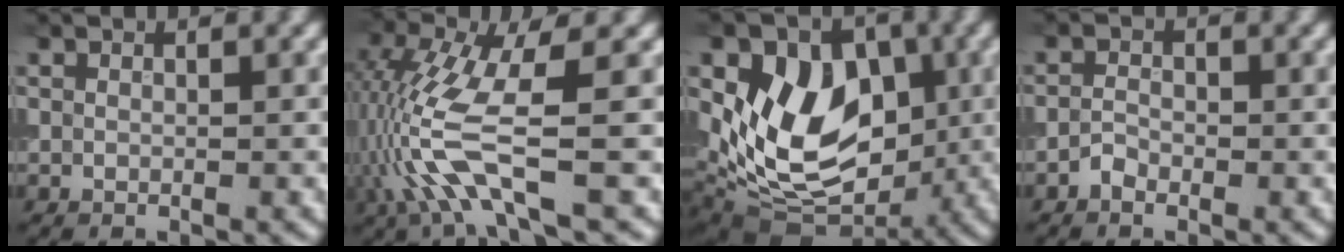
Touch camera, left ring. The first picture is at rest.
{"total": 7.0, "force": [-2.0, 1.7, 6.5], "torque": [-0.158, -0.004, -0.037]}
{"total": 11.0, "force": [0.6, 7.9, 7.6], "torque": [-0.121, -0.012, 0.013]}
{"total": 1.2, "force": [-0.8, 0.7, 0.6], "torque": [-0.009, 0.004, -0.019]}